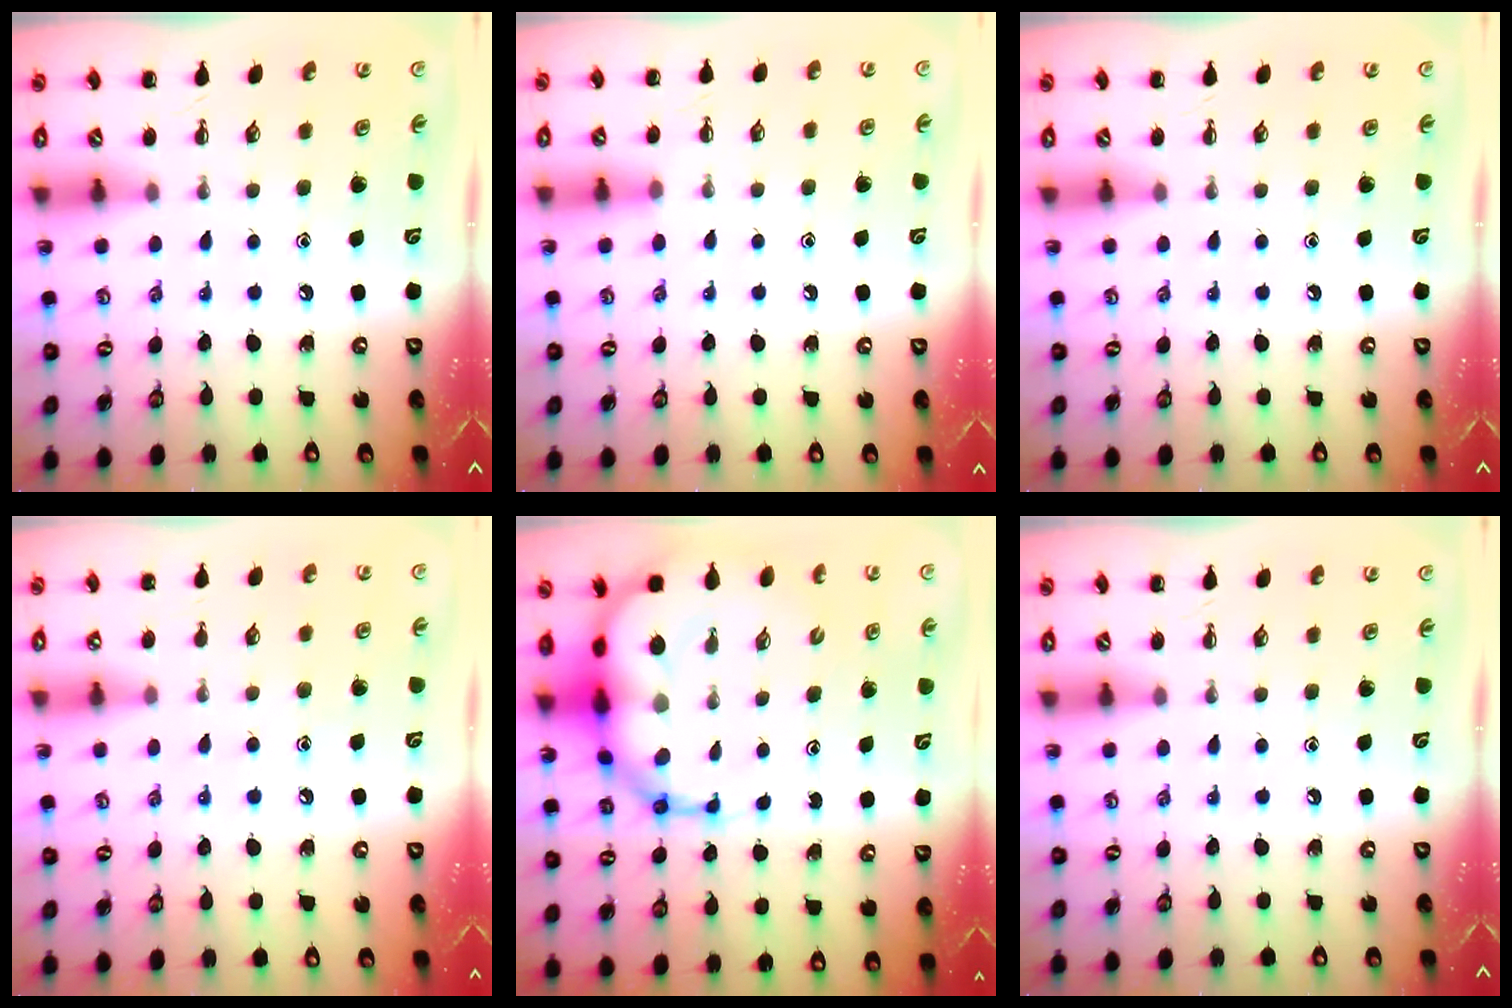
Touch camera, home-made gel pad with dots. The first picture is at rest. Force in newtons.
{"total": 6.9, "press": 6.6, "slide": 2.0}
{"total": 0.0}
{"total": 6.9, "press": 6.6, "slide": 1.9}
{"total": 15.1, "press": 14.6, "slide": 3.9}
{"total": 0.0}